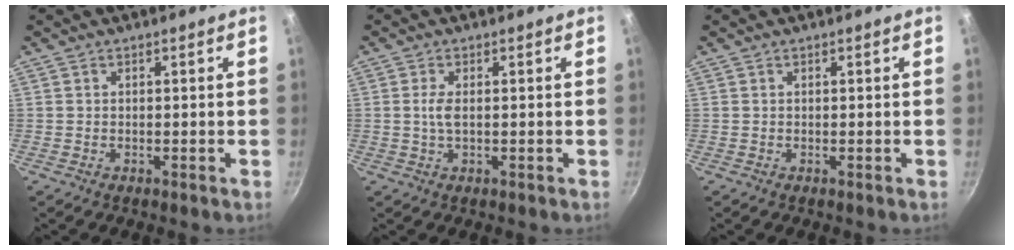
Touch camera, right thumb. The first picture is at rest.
{"total": 2.4, "force": [0.1, 0.9, 2.2], "torque": [-0.053, 0.002, 0.000]}
{"total": 0.0}